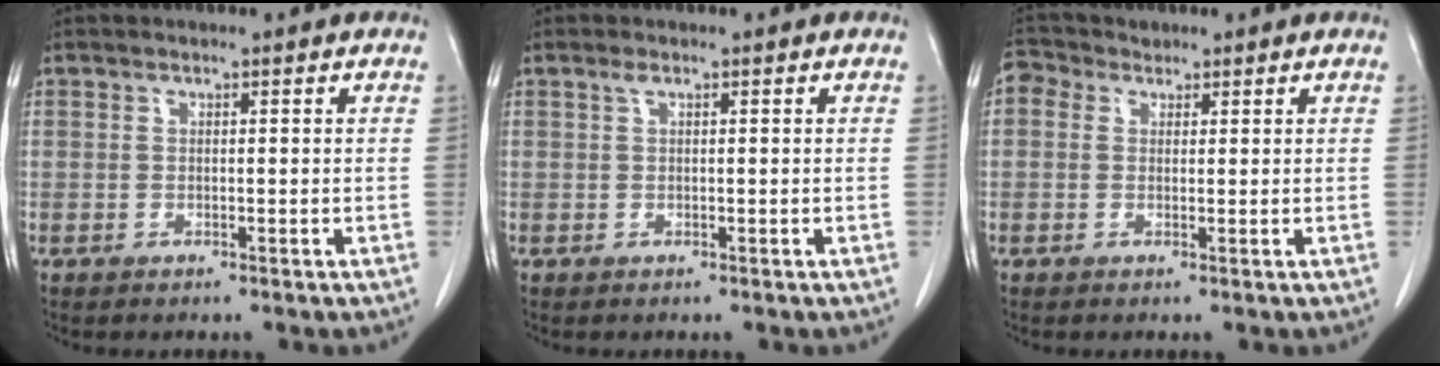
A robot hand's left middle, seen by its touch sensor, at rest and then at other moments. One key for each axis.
{"total": 0.7, "fx": 0.4, "fy": 0.2, "fz": 0.5, "tx": -0.011, "ty": 0.005, "tz": 0.007}
{"total": 2.9, "fx": 1.6, "fy": 2.4, "fz": 0.8, "tx": -0.018, "ty": 0.019, "tz": 0.027}